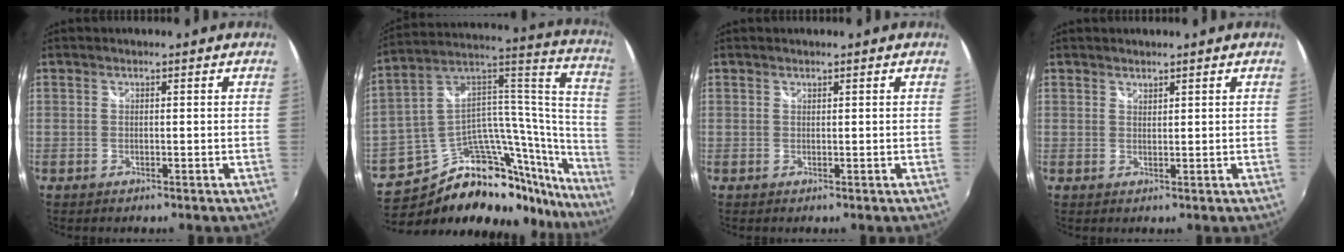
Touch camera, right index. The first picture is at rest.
{"total": 29.6, "force": [-22.5, 13.1, 14.0], "torque": [-0.184, 0.075, -0.336]}
{"total": 0.0}
{"total": 1.0, "force": [1.0, 0.3, 0.1], "torque": [-0.001, 0.000, 0.017]}